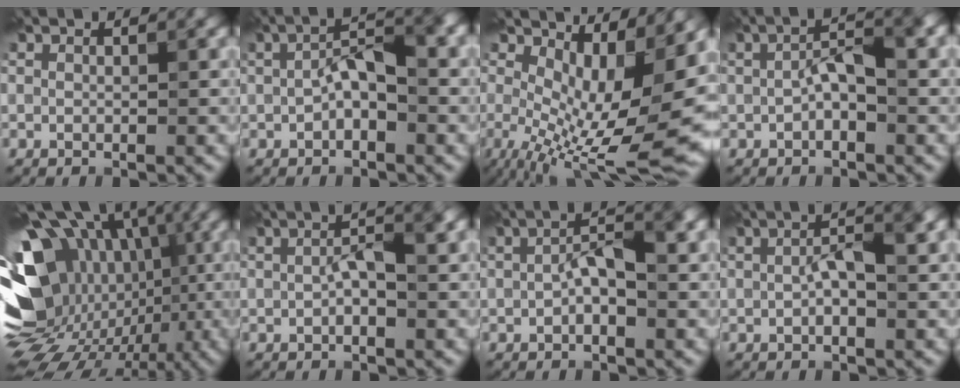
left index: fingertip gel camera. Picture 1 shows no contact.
{"total": 4.7, "force": [-0.2, 2.1, 4.3], "torque": [-0.075, 0.013, -0.008]}
{"total": 12.5, "force": [-0.2, 5.0, 11.5], "torque": [-0.168, -0.021, 0.012]}
{"total": 3.9, "force": [-0.1, 1.5, 3.7], "torque": [-0.068, 0.011, -0.006]}
{"total": 18.3, "force": [-0.7, 13.2, 12.6], "torque": [-0.217, 0.006, -0.004]}
{"total": 3.3, "force": [0.2, 1.1, 3.2], "torque": [-0.057, 0.007, 0.000]}
{"total": 4.2, "force": [-0.1, 1.6, 3.9], "torque": [-0.070, 0.011, -0.005]}
{"total": 3.9, "force": [0.3, 1.3, 3.7], "torque": [-0.067, 0.007, 0.001]}